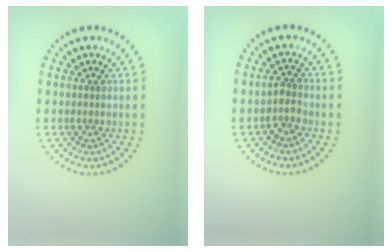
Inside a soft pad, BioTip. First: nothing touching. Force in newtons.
{"total": 1.4, "press": 1.2, "slide": 0.7}